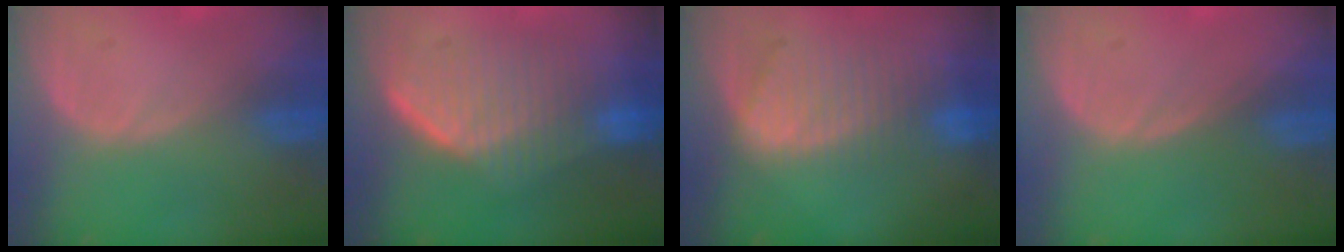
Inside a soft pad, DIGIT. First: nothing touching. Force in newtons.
{"total": 8.9, "press": 8.7, "slide": 2.0}
{"total": 9.5, "press": 8.2, "slide": 4.6}
{"total": 0.0}